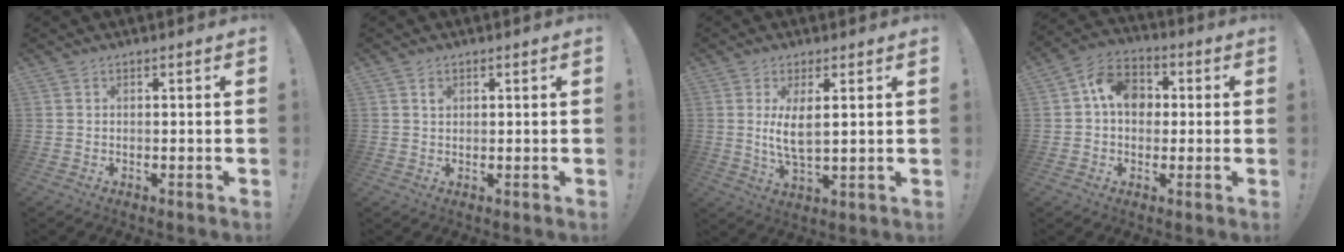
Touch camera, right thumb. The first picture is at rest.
{"total": 1.0, "force": [0.6, 0.8, 0.3], "torque": [0.004, -0.004, 0.009]}
{"total": 7.1, "force": [1.7, 2.0, 6.6], "torque": [-0.122, -0.017, 0.027]}
{"total": 10.9, "force": [2.0, 8.5, 6.5], "torque": [-0.097, 0.010, 0.040]}